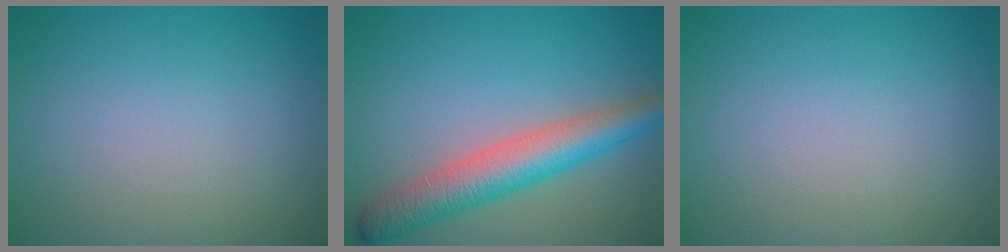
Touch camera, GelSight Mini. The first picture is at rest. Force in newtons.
{"total": 6.0, "press": 6.0, "slide": 0.3}
{"total": 0.0}